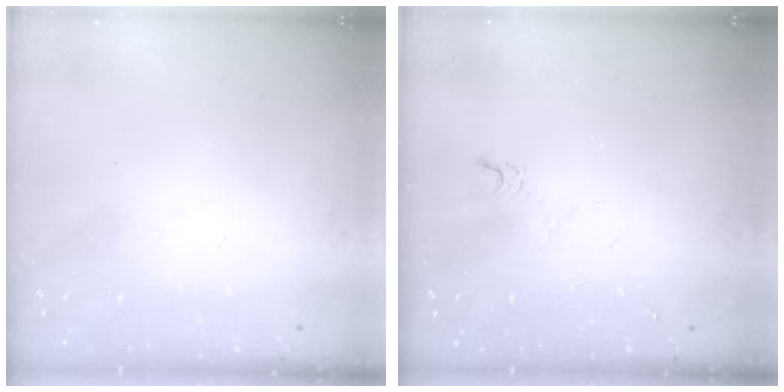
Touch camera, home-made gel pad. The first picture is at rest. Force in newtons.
{"total": 3.1, "press": 3.1, "slide": 0.5}